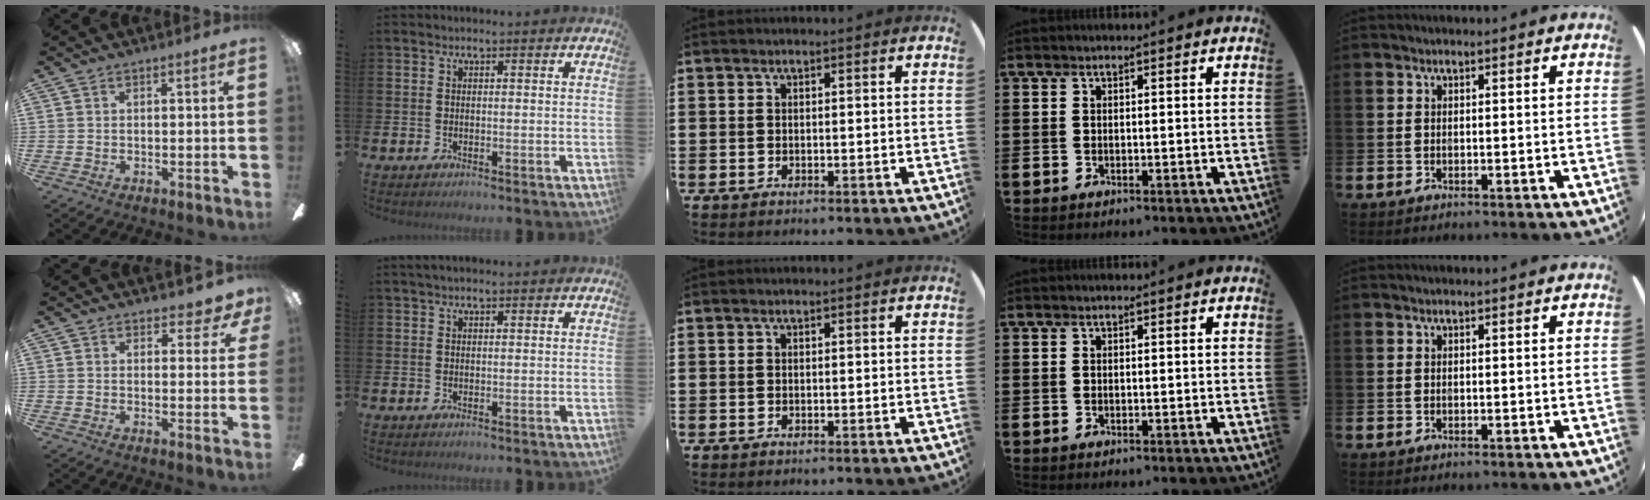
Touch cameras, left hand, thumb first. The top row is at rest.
{"thumb": {"total": 3.5, "force": [2.6, 1.8, 1.6], "torque": [-0.005, -0.016, 0.043]}, "index": {"total": 1.2, "force": [0.9, 0.3, 0.7], "torque": [-0.010, 0.003, 0.014]}}